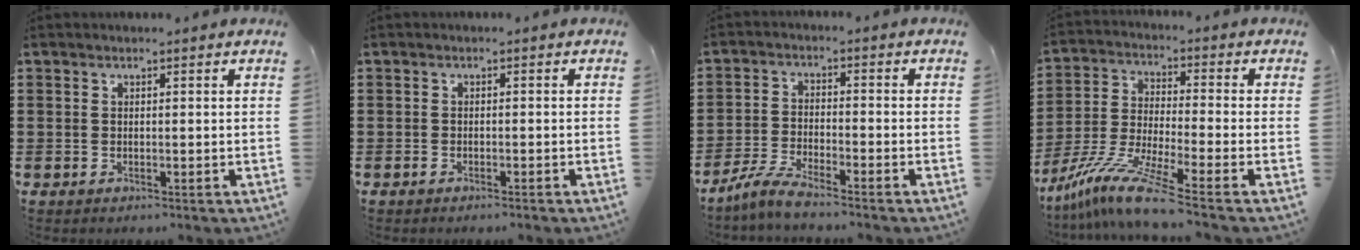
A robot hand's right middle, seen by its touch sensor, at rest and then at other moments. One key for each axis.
{"total": 0.6, "fx": -0.5, "fy": 0.1, "fz": 0.3, "tx": -0.009, "ty": -0.002, "tz": -0.010}
{"total": 5.2, "fx": -4.8, "fy": 0.2, "fz": 2.1, "tx": -0.057, "ty": -0.007, "tz": -0.098}
{"total": 9.9, "fx": -7.9, "fy": 0.2, "fz": 6.0, "tx": -0.130, "ty": -0.005, "tz": -0.161}